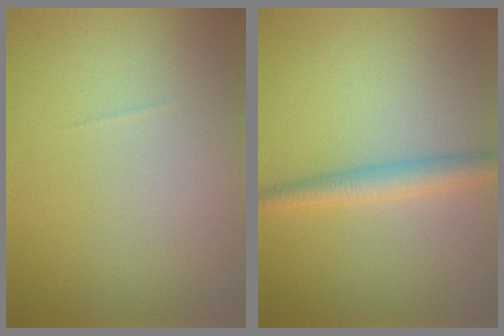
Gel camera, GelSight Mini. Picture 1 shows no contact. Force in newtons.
{"total": 2.8, "press": 2.8, "slide": 0.1}